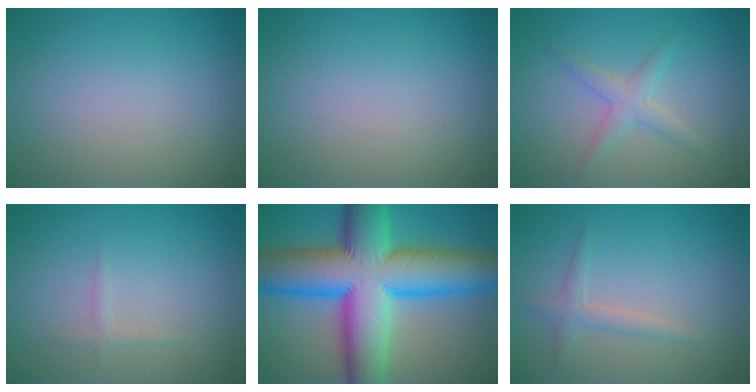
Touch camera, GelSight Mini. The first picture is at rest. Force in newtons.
{"total": 0.0}
{"total": 2.0, "press": 2.0, "slide": 0.0}
{"total": 0.7, "press": 0.7, "slide": 0.1}
{"total": 16.5, "press": 16.5, "slide": 0.2}
{"total": 1.6, "press": 1.6, "slide": 0.1}